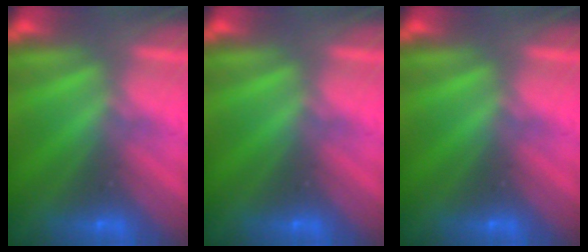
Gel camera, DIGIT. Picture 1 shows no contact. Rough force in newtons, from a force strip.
{"total": 0.0}
{"total": 0.0}